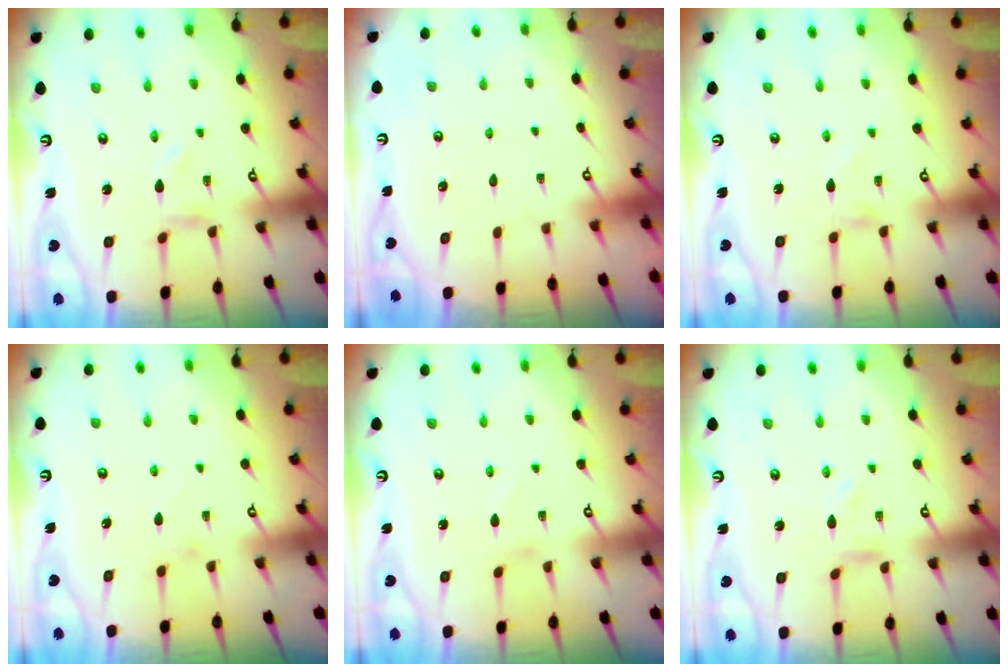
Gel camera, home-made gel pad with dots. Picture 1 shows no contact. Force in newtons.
{"total": 1.6, "press": 1.6, "slide": 0.1}
{"total": 1.1, "press": 1.0, "slide": 0.3}
{"total": 0.9, "press": 0.9, "slide": 0.3}
{"total": 1.1, "press": 1.1, "slide": 0.1}
{"total": 0.0}